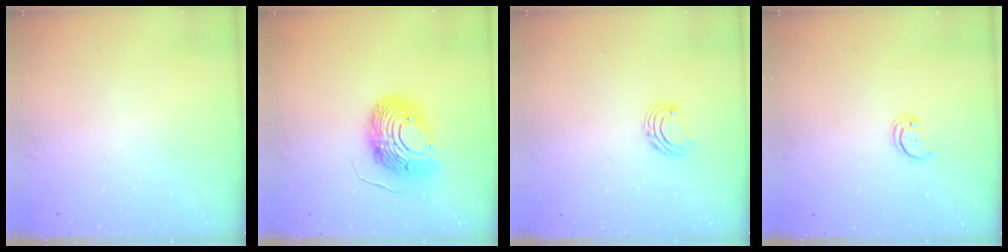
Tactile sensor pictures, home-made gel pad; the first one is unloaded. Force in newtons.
{"total": 12.2, "press": 12.2, "slide": 1.2}
{"total": 6.6, "press": 6.5, "slide": 0.7}
{"total": 1.9, "press": 1.9, "slide": 0.2}